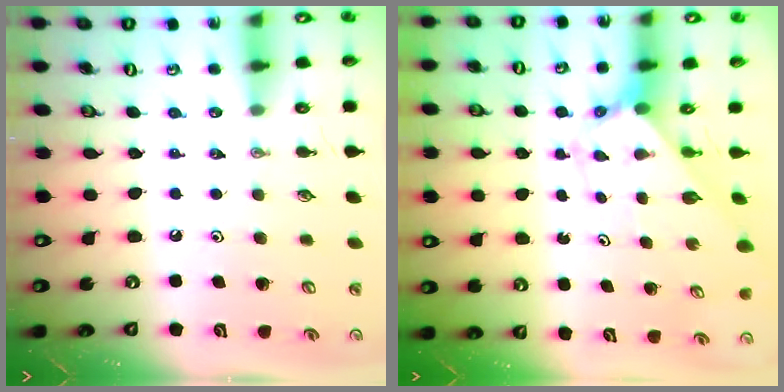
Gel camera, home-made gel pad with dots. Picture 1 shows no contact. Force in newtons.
{"total": 2.5, "press": 2.5, "slide": 0.2}